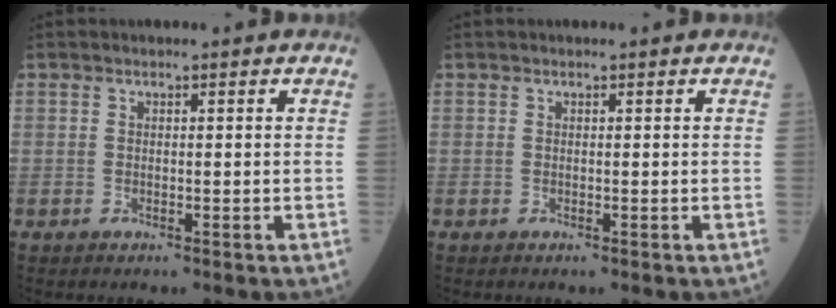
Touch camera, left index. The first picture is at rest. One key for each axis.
{"total": 0.0}